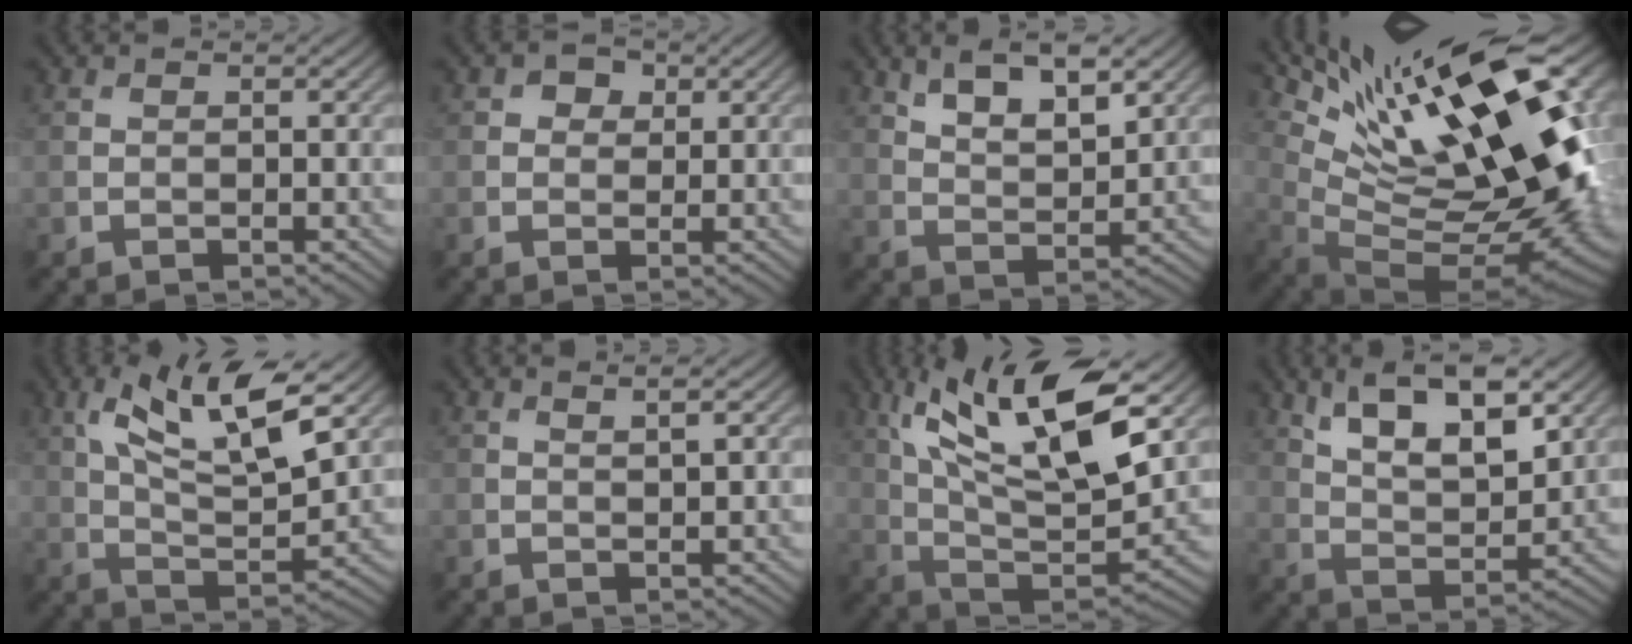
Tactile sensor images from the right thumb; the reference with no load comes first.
{"total": 2.4, "force": [0.8, 2.0, 1.0], "torque": [-0.015, 0.002, 0.007]}
{"total": 8.1, "force": [5.0, 3.0, 5.7], "torque": [-0.103, -0.002, 0.097]}
{"total": 20.8, "force": [8.9, 7.2, 17.3], "torque": [-0.266, 0.023, 0.163]}
{"total": 12.9, "force": [6.1, 4.2, 10.6], "torque": [-0.210, 0.006, 0.112]}
{"total": 1.5, "force": [0.9, 0.1, 1.2], "torque": [-0.023, 0.000, 0.014]}
{"total": 15.7, "force": [6.8, 5.1, 13.3], "torque": [-0.274, 0.004, 0.132]}
{"total": 11.8, "force": [6.8, 4.6, 8.5], "torque": [-0.149, -0.004, 0.122]}